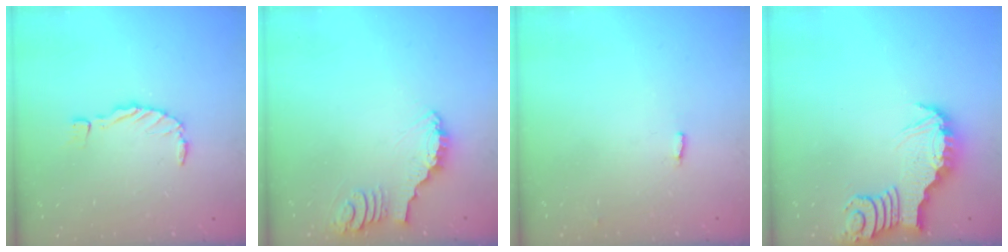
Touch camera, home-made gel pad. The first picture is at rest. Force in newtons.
{"total": 2.8, "press": 2.8, "slide": 0.1}
{"total": 2.7, "press": 2.6, "slide": 0.5}
{"total": 3.6, "press": 3.6, "slide": 0.2}